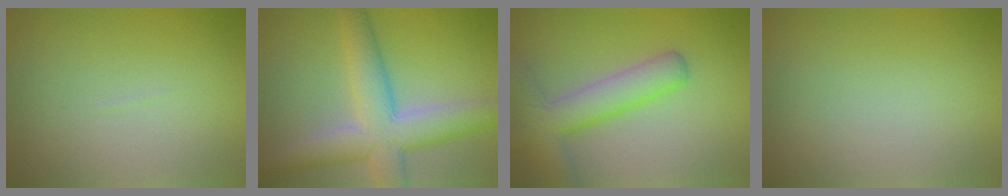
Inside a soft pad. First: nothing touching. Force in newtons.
{"total": 7.5, "press": 7.5, "slide": 0.4}
{"total": 5.3, "press": 5.3, "slide": 0.4}
{"total": 0.0}